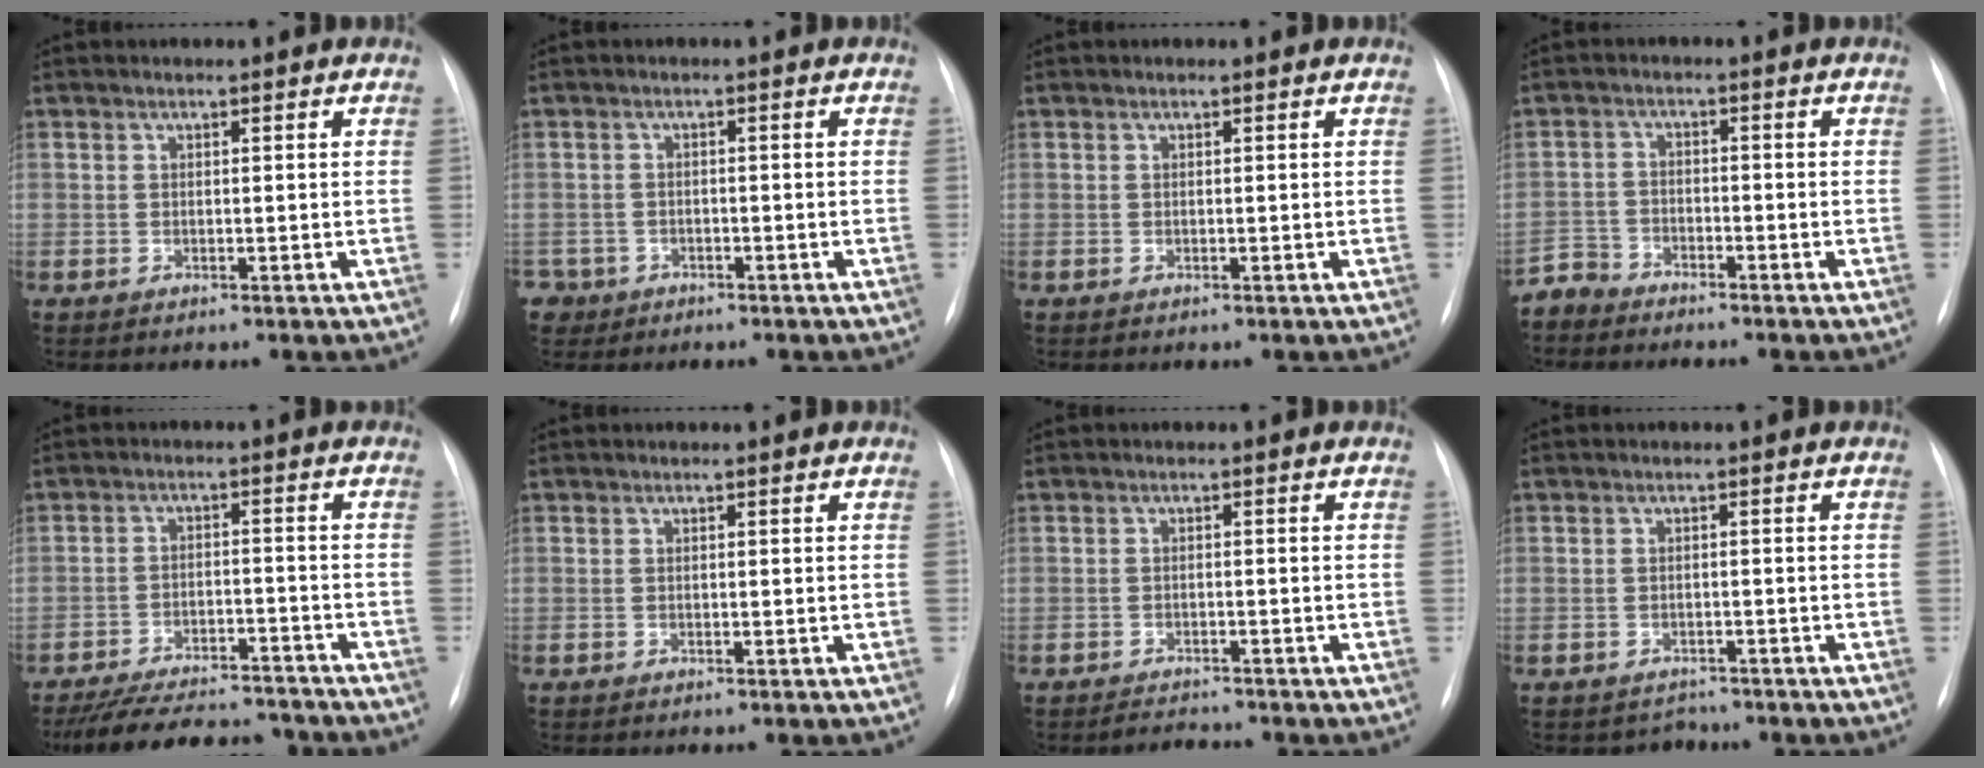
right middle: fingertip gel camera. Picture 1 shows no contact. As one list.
[{"total": 3.5, "force": [-2.1, 2.7, -0.4], "torque": [0.007, 0.009, -0.037]}, {"total": 0.0}, {"total": 3.6, "force": [-3.4, 0.9, -0.9], "torque": [0.020, -0.007, -0.068]}, {"total": 16.4, "force": [-14.7, 4.1, 5.9], "torque": [-0.117, -0.001, -0.209]}, {"total": 0.0}, {"total": 1.8, "force": [-1.8, 0.1, -0.1], "torque": [-0.001, -0.010, -0.024]}, {"total": 2.2, "force": [-1.7, 1.2, -0.7], "torque": [0.005, 0.006, -0.023]}]